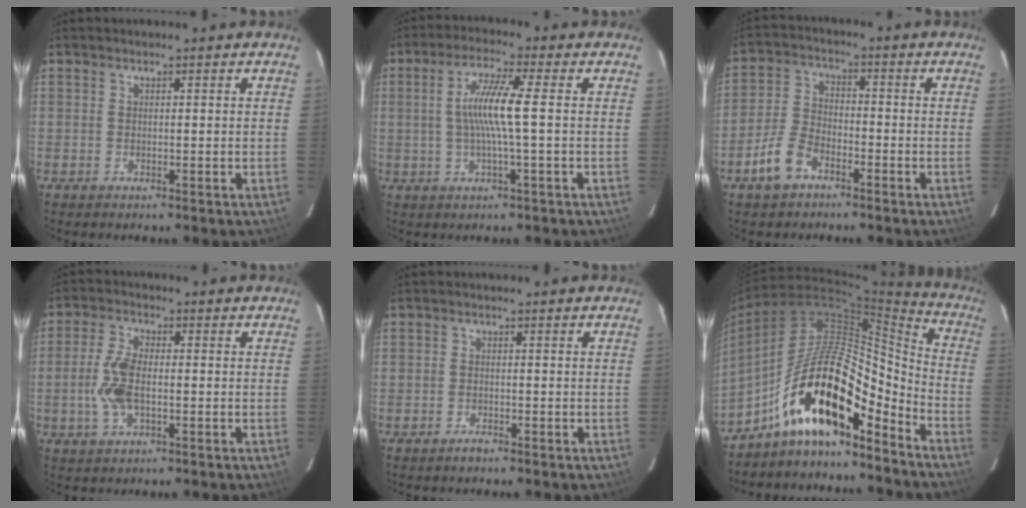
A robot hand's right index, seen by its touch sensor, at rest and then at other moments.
{"total": 7.5, "force": [-0.1, -0.4, 7.5], "torque": [-0.146, 0.001, -0.001]}
{"total": 7.6, "force": [-4.8, 3.9, 4.4], "torque": [-0.102, 0.008, -0.094]}
{"total": 7.0, "force": [-1.3, 3.1, 6.2], "torque": [-0.136, 0.002, -0.026]}
{"total": 1.3, "force": [-1.1, 0.5, 0.5], "torque": [-0.009, 0.000, -0.020]}
{"total": 18.3, "force": [-11.5, 6.1, 12.9], "torque": [-0.234, 0.013, -0.216]}